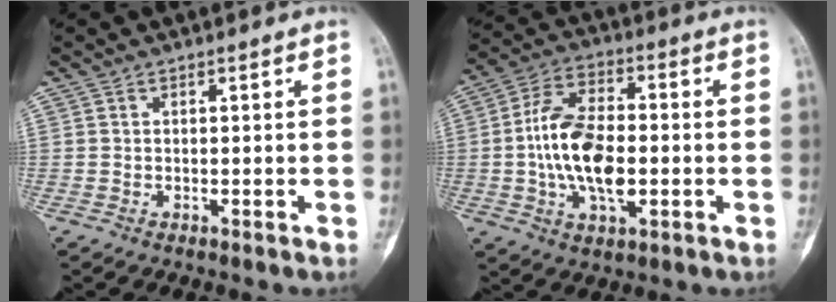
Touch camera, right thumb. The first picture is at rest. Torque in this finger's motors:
{"motor_torque": [0.18, 0.39, 0.29, -0.18, 0.07]}